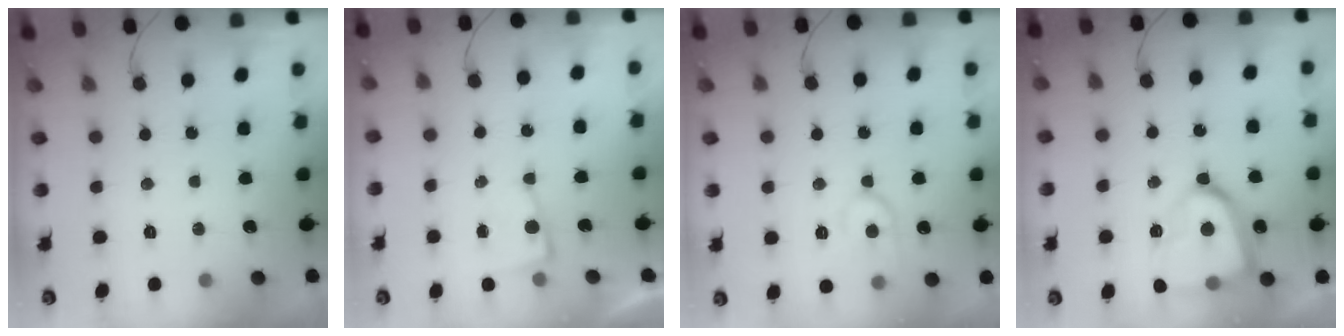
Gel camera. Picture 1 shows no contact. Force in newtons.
{"total": 2.4, "press": 2.4, "slide": 0.3}
{"total": 10.9, "press": 10.9, "slide": 1.0}
{"total": 19.7, "press": 19.6, "slide": 1.6}